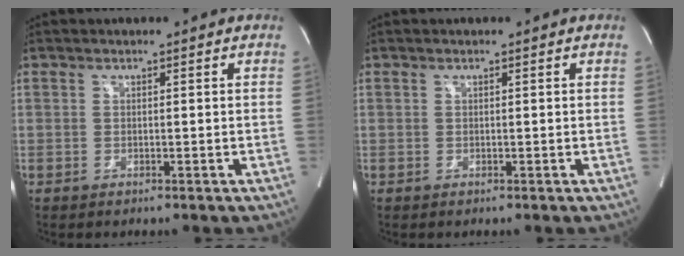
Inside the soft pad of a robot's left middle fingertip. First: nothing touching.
{"total": 0.0}